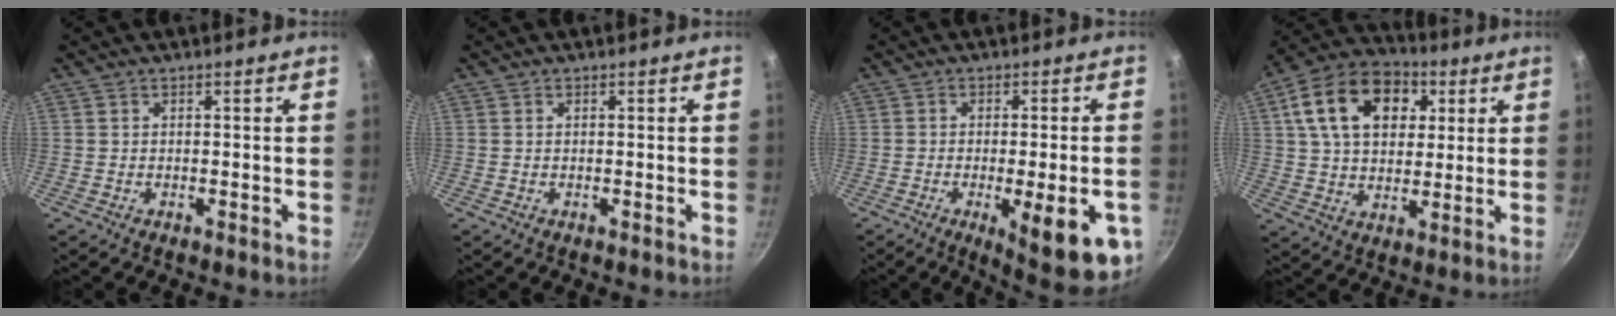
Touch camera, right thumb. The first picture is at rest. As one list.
[{"total": 0.0}, {"total": 15.2, "force": [-5.1, 4.1, 13.7], "torque": [-0.154, 0.005, -0.059]}, {"total": 18.3, "force": [6.0, 12.5, 12.1], "torque": [-0.183, 0.011, 0.088]}]